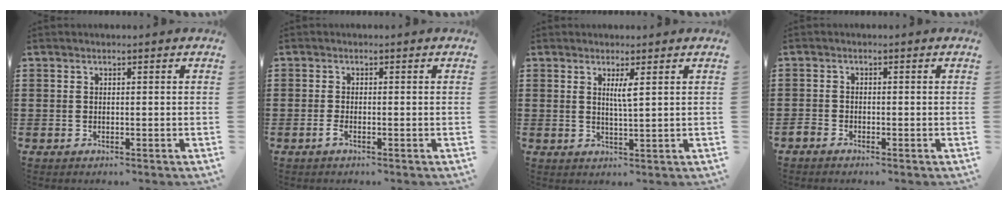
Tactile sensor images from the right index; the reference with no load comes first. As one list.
[{"total": 1.4, "force": [-0.8, 0.1, 1.2], "torque": [-0.036, -0.011, -0.018]}, {"total": 2.3, "force": [0.9, -0.1, 2.1], "torque": [-0.044, -0.003, 0.014]}, {"total": 1.2, "force": [-1.2, 0.3, 0.2], "torque": [-0.006, 0.000, -0.025]}]